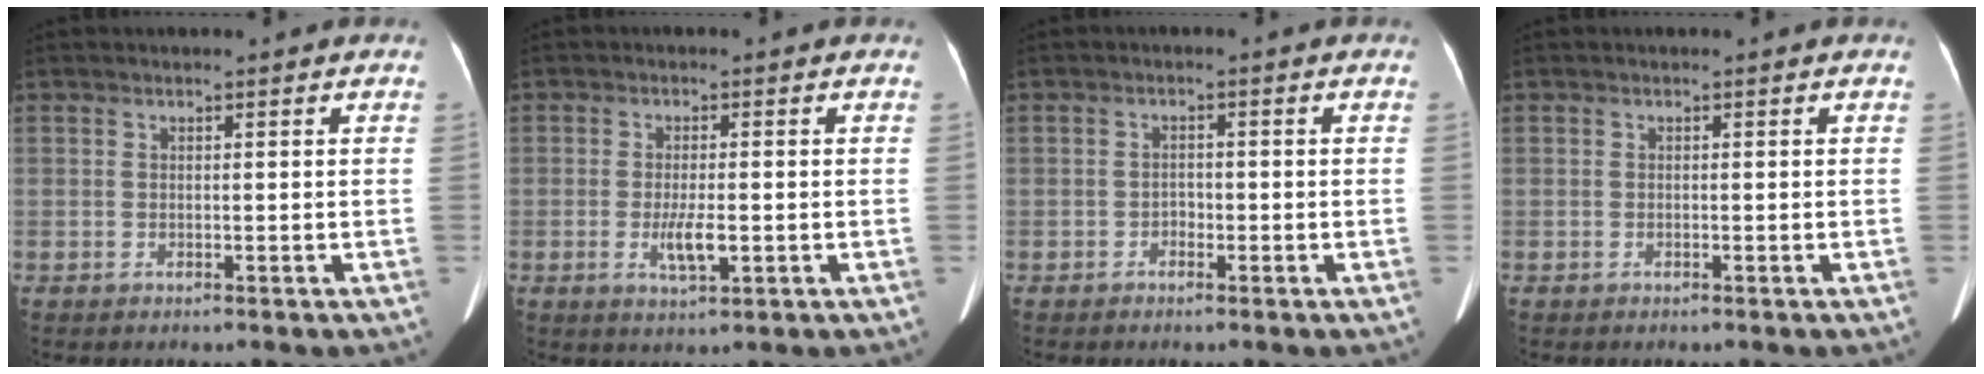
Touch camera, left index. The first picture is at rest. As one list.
[{"total": 4.2, "force": [-1.0, 1.0, 3.9], "torque": [-0.079, -0.005, -0.014]}, {"total": 2.0, "force": [-1.2, 1.2, 1.1], "torque": [-0.014, 0.005, -0.021]}, {"total": 0.0}]